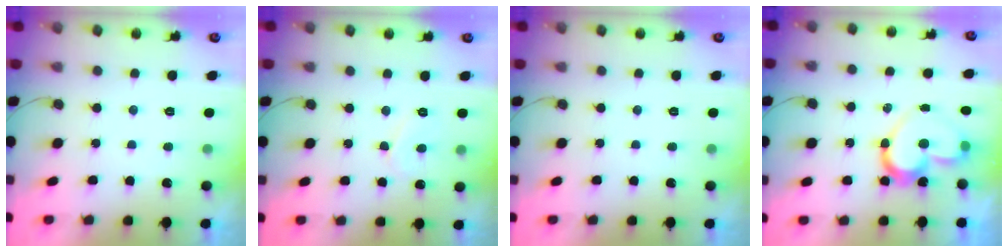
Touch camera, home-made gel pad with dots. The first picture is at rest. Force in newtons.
{"total": 5.5, "press": 5.5, "slide": 0.6}
{"total": 0.0}
{"total": 14.7, "press": 14.6, "slide": 1.1}